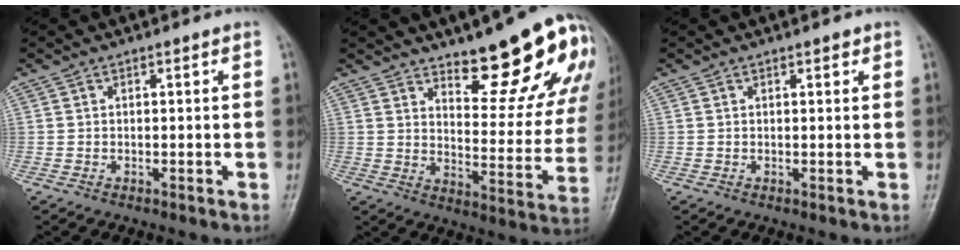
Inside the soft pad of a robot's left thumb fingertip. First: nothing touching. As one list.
[{"total": 18.3, "force": [13.0, 5.4, 11.6], "torque": [-0.107, -0.108, 0.178]}, {"total": 1.1, "force": [0.7, 0.5, 0.7], "torque": [-0.006, -0.001, 0.007]}]